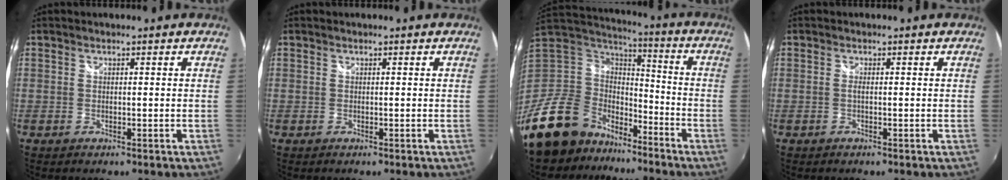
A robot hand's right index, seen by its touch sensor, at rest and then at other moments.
{"total": 0.0}
{"total": 20.2, "force": [-14.1, 12.6, 6.9], "torque": [-0.177, 0.021, -0.237]}
{"total": 0.7, "force": [-0.3, 0.0, 0.7], "torque": [-0.013, 0.001, -0.007]}